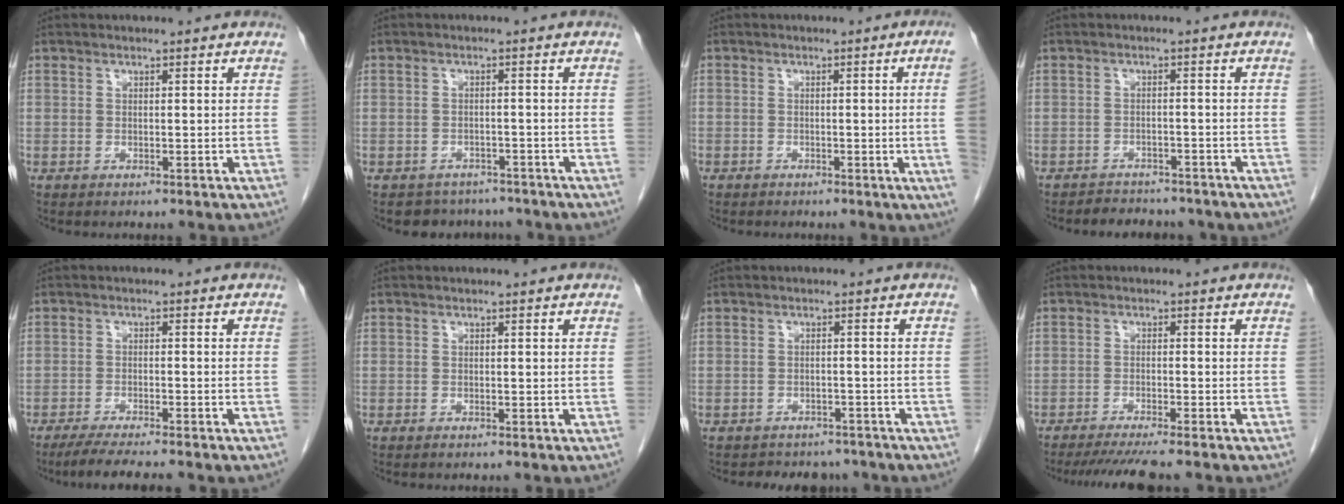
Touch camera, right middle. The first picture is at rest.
{"total": 5.0, "force": [-4.2, 2.7, 0.1], "torque": [0.003, 0.012, -0.054]}
{"total": 4.9, "force": [-0.7, -1.4, 4.6], "torque": [-0.040, -0.006, -0.012]}
{"total": 6.7, "force": [-5.9, 2.8, 1.4], "torque": [-0.019, 0.005, -0.069]}
{"total": 7.0, "force": [-5.8, 0.1, 3.8], "torque": [-0.056, -0.017, -0.093]}
{"total": 0.0}
{"total": 6.8, "force": [-6.1, 2.9, 0.7], "torque": [-0.006, 0.008, -0.070]}
{"total": 8.0, "force": [-6.9, -0.1, 4.1], "torque": [-0.051, -0.020, -0.108]}